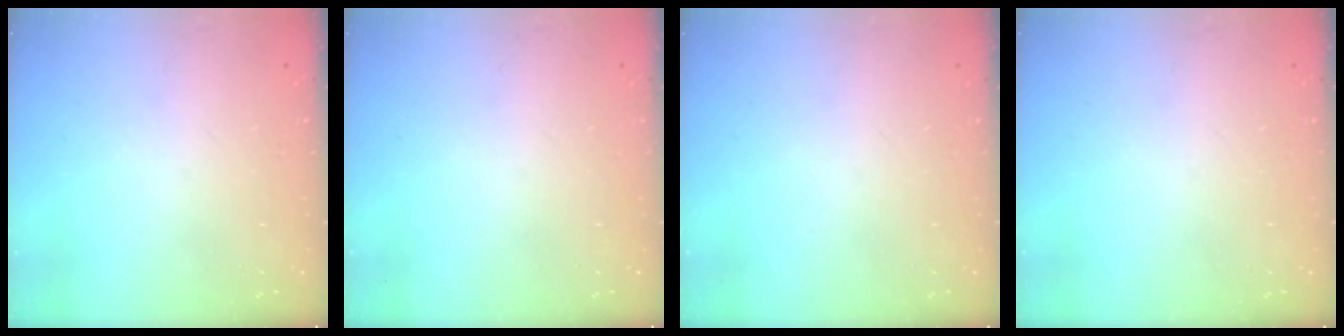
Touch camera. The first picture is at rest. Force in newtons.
{"total": 0.0}
{"total": 0.0}
{"total": 0.0}